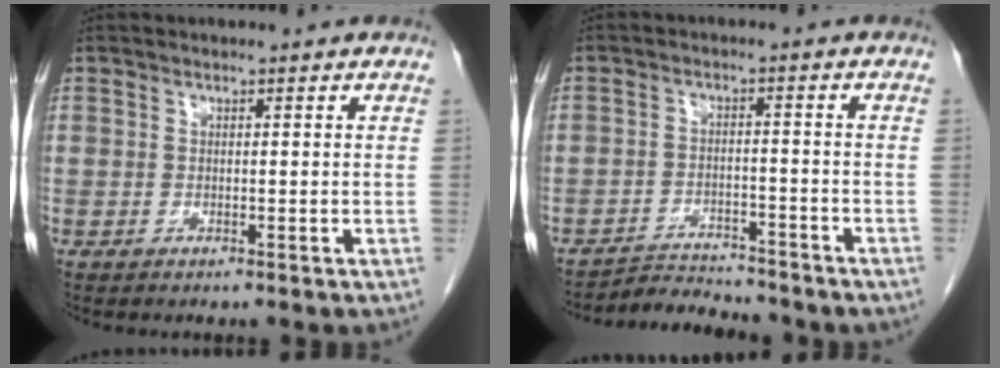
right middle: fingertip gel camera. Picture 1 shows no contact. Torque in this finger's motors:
{"motor_torque": [-0.43, -0.69, -0.02, -0.01]}